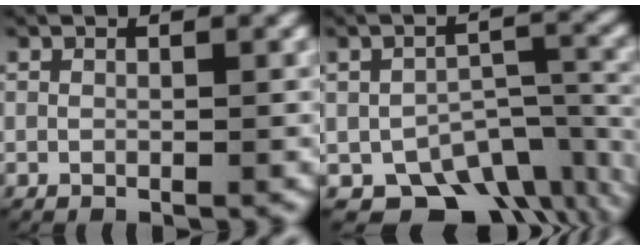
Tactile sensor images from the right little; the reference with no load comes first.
{"total": 10.0, "force": [-6.3, 6.2, 4.7], "torque": [-0.054, -0.018, -0.097]}